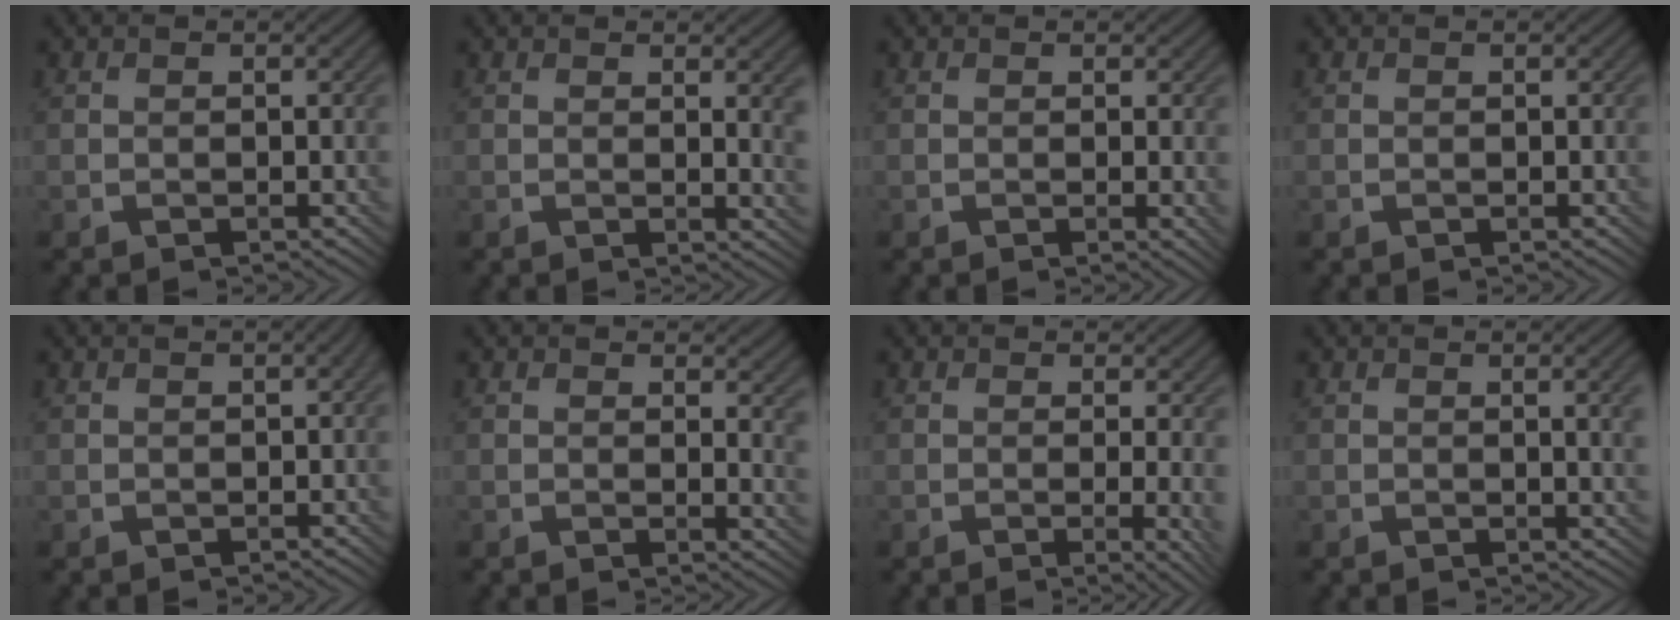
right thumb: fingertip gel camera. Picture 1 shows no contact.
{"total": 2.7, "force": [0.9, 0.5, 2.5], "torque": [-0.039, -0.003, 0.015]}
{"total": 1.5, "force": [0.0, 0.2, 1.5], "torque": [-0.025, -0.004, -0.002]}
{"total": 0.0}
{"total": 0.9, "force": [0.2, 0.3, 0.8], "torque": [-0.010, 0.005, 0.004]}
{"total": 2.9, "force": [1.2, 0.9, 2.5], "torque": [-0.040, -0.006, 0.019]}
{"total": 4.0, "force": [-0.5, 0.7, 3.9], "torque": [-0.061, -0.005, -0.009]}
{"total": 3.0, "force": [0.5, 0.5, 2.9], "torque": [-0.040, 0.006, 0.008]}